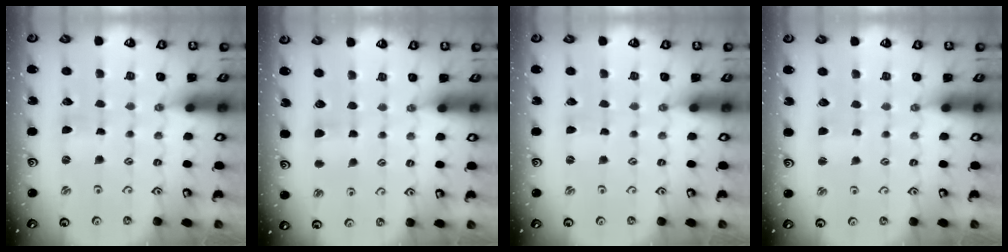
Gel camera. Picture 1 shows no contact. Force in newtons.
{"total": 4.0, "press": 3.9, "slide": 0.6}
{"total": 0.0}
{"total": 1.8, "press": 1.8, "slide": 0.3}